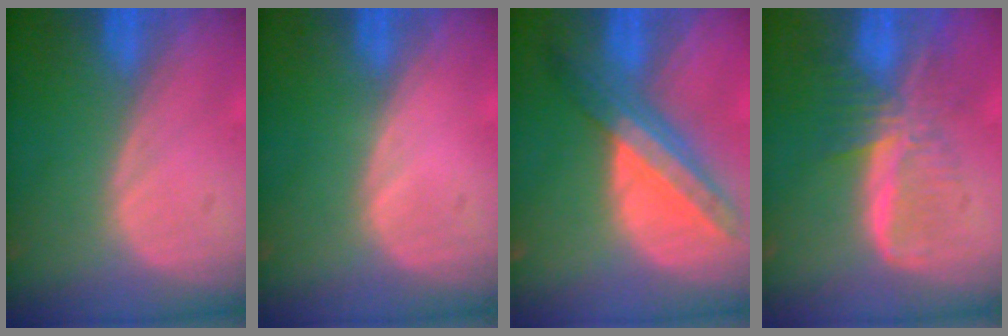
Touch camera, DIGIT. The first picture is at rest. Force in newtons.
{"total": 0.0}
{"total": 8.7, "press": 7.6, "slide": 4.2}
{"total": 7.9, "press": 6.9, "slide": 3.9}